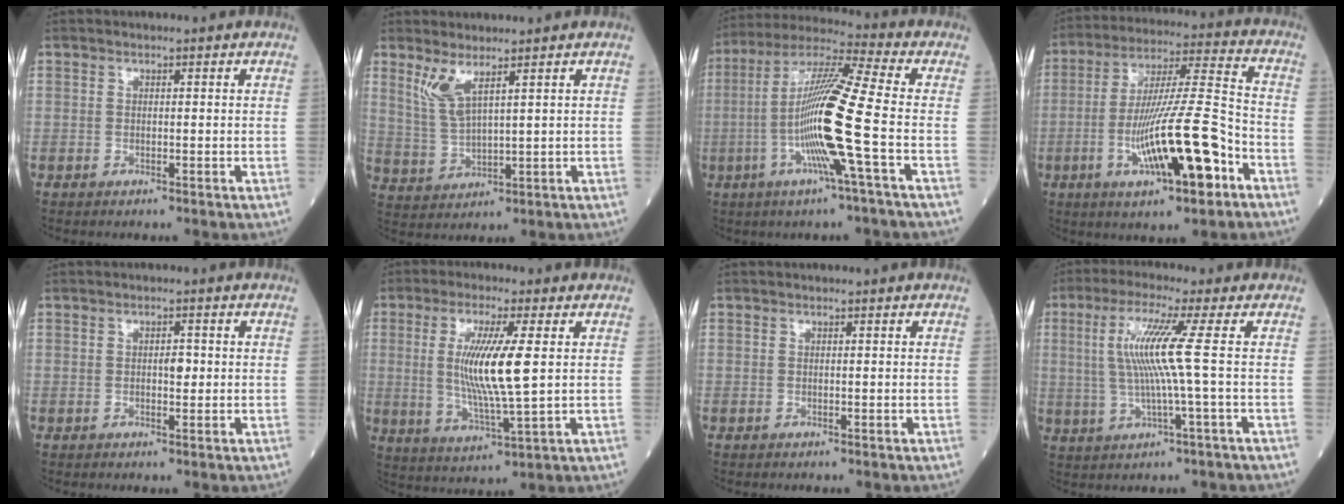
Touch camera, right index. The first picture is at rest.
{"total": 4.7, "force": [3.0, 0.5, 3.6], "torque": [-0.086, -0.007, 0.074]}
{"total": 14.9, "force": [-3.2, -1.3, 14.5], "torque": [-0.285, -0.002, -0.072]}
{"total": 17.1, "force": [-6.4, 2.0, 15.7], "torque": [-0.285, -0.003, -0.102]}
{"total": 1.6, "force": [0.1, 0.7, 1.5], "torque": [-0.022, 0.003, 0.002]}
{"total": 10.7, "force": [1.5, 0.3, 10.6], "torque": [-0.218, -0.013, 0.032]}
{"total": 0.0}
{"total": 8.3, "force": [1.1, -1.5, 8.1], "torque": [-0.171, 0.004, 0.026]}